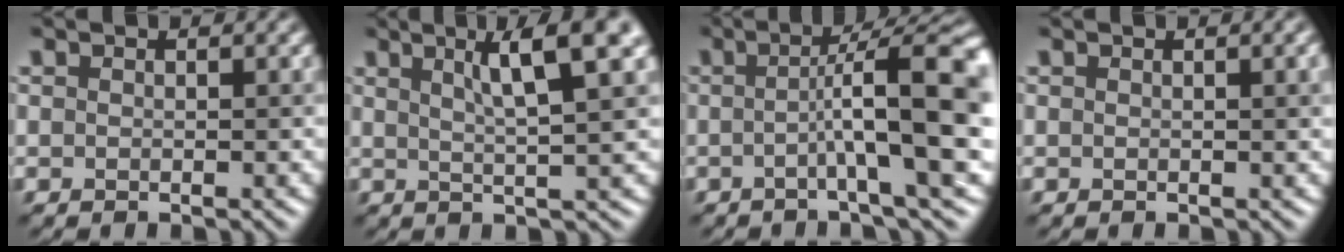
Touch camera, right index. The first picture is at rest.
{"total": 6.5, "force": [3.2, 1.0, 5.6], "torque": [-0.067, 0.013, 0.048]}
{"total": 11.0, "force": [-0.3, 2.1, 10.8], "torque": [-0.132, 0.018, -0.016]}
{"total": 2.0, "force": [0.5, 0.6, 1.8], "torque": [-0.013, 0.006, 0.003]}